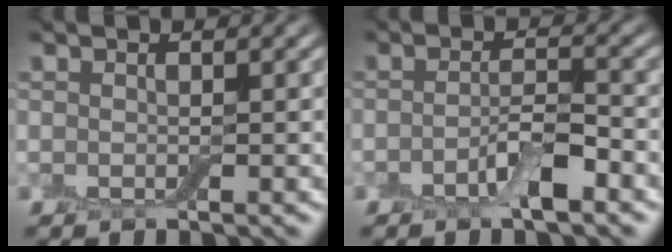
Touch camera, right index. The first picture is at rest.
{"total": 3.3, "force": [-1.7, 0.9, 2.7], "torque": [-0.048, 0.006, -0.034]}